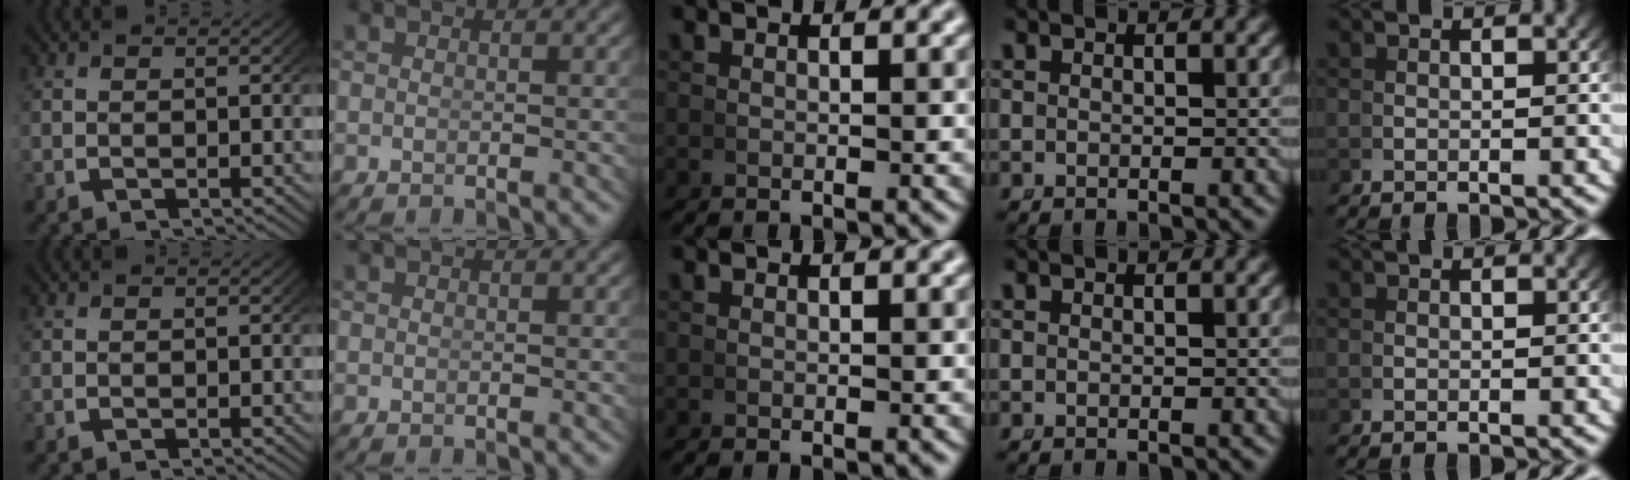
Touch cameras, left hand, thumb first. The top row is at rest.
{}